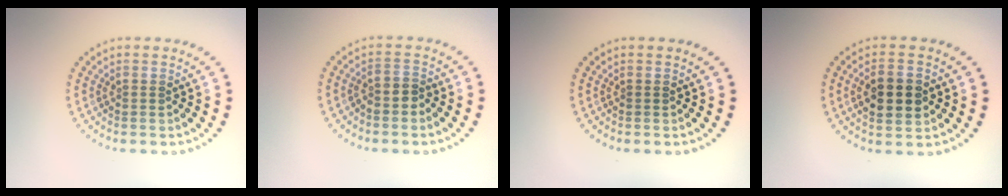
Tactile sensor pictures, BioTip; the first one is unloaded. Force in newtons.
{"total": 1.4, "press": 1.1, "slide": 0.8}
{"total": 0.0}
{"total": 3.6, "press": 3.6, "slide": 0.2}